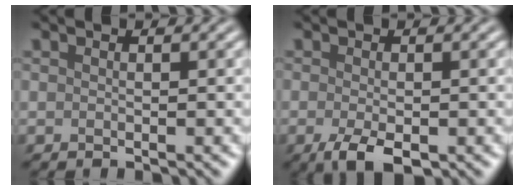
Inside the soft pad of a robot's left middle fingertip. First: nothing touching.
{"total": 2.7, "force": [-1.9, 0.7, 1.9], "torque": [-0.047, -0.004, -0.020]}